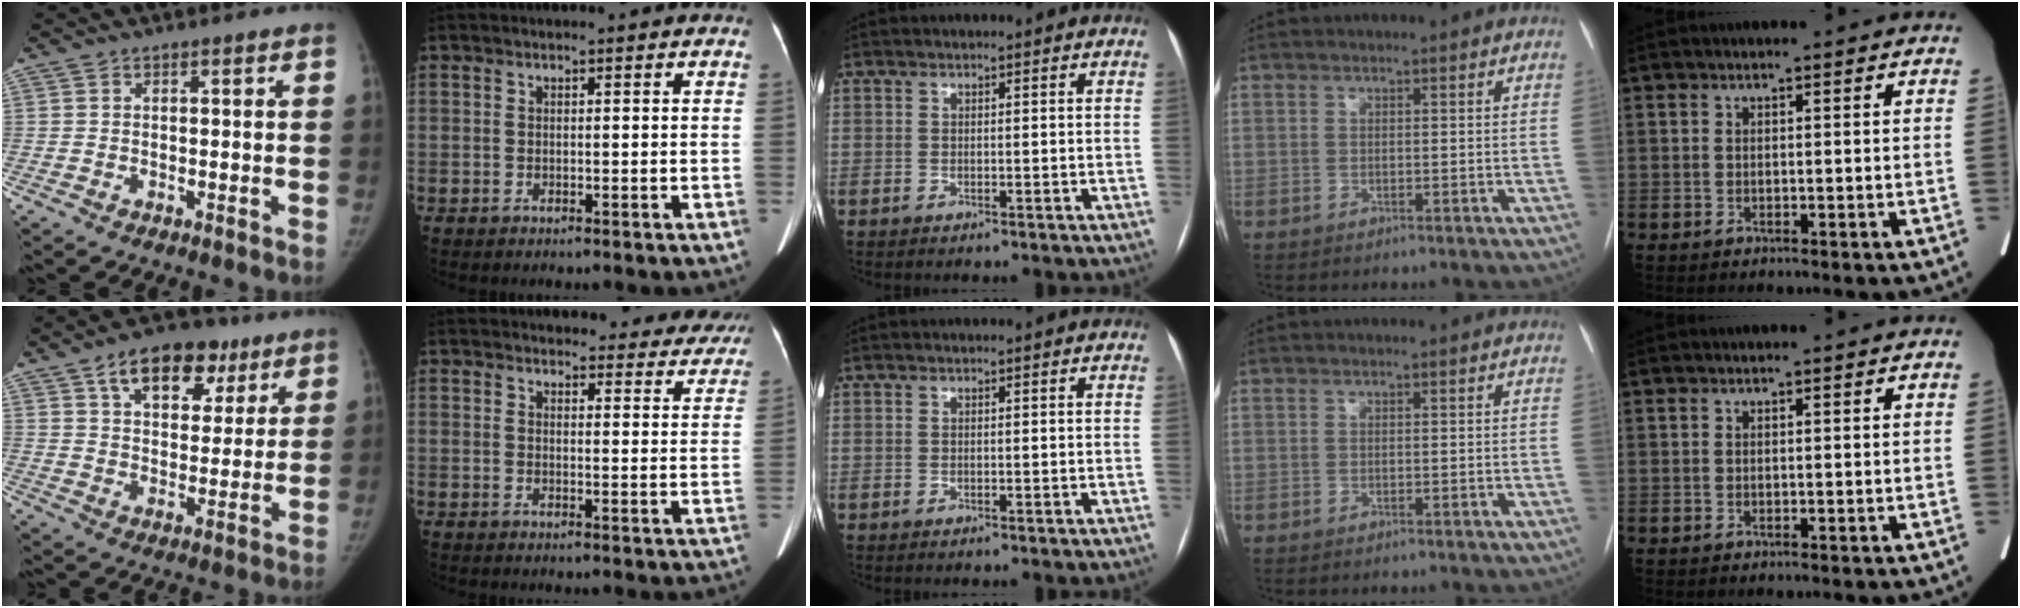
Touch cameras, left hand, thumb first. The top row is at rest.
{"thumb": {"total": 14.4, "force": [7.8, 8.6, 8.6], "torque": [-0.088, -0.014, 0.121]}, "index": {"total": 18.9, "force": [17.8, 5.1, 3.9], "torque": [-0.019, -0.031, 0.189]}}